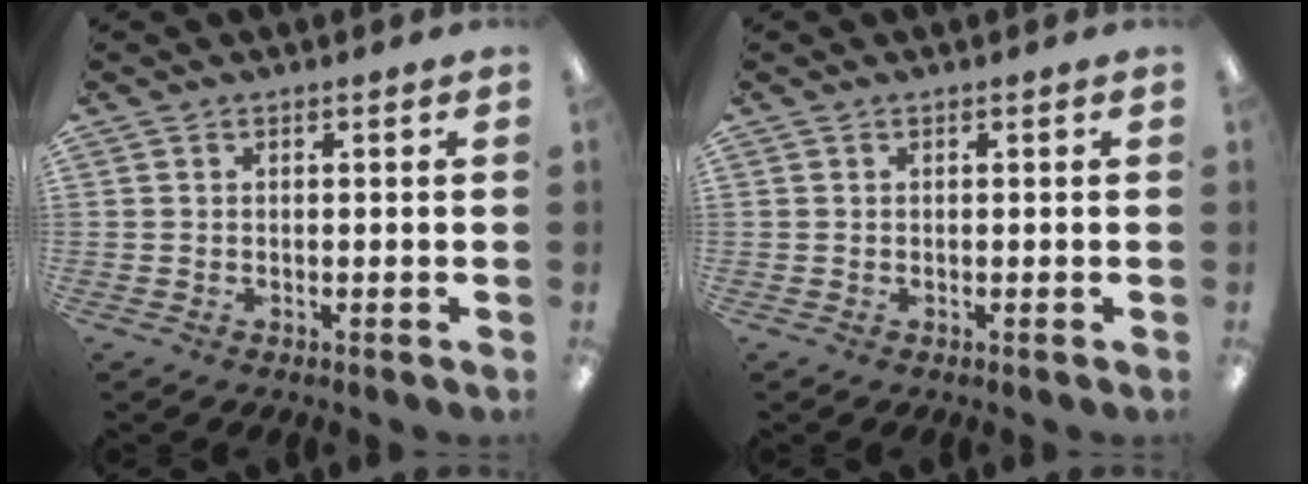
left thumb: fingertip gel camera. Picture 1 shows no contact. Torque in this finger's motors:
{"motor_torque": [-0.32, 0.32, -0.03, -0.05, 0.00]}